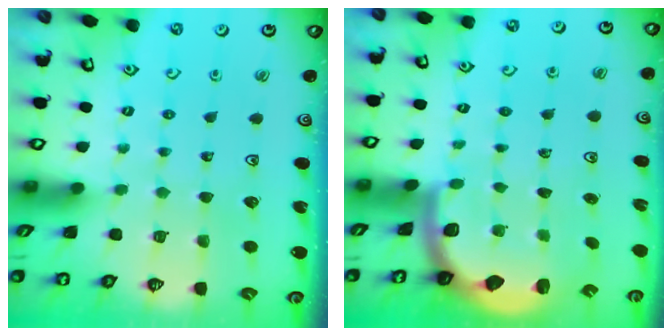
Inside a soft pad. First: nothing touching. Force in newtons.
{"total": 1.9, "press": 1.8, "slide": 0.5}